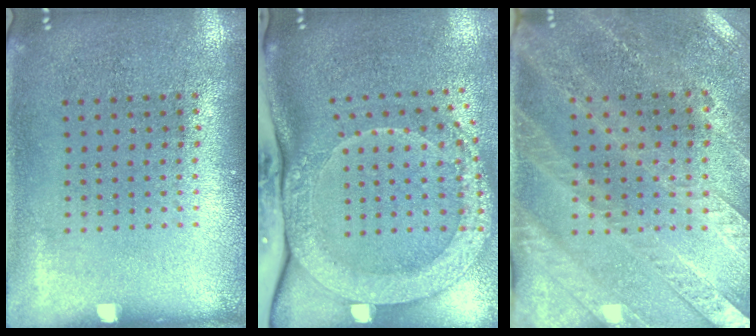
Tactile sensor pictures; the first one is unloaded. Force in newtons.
{"total": 3.0, "press": 2.2, "slide": 2.0}
{"total": 2.7, "press": 2.5, "slide": 1.0}